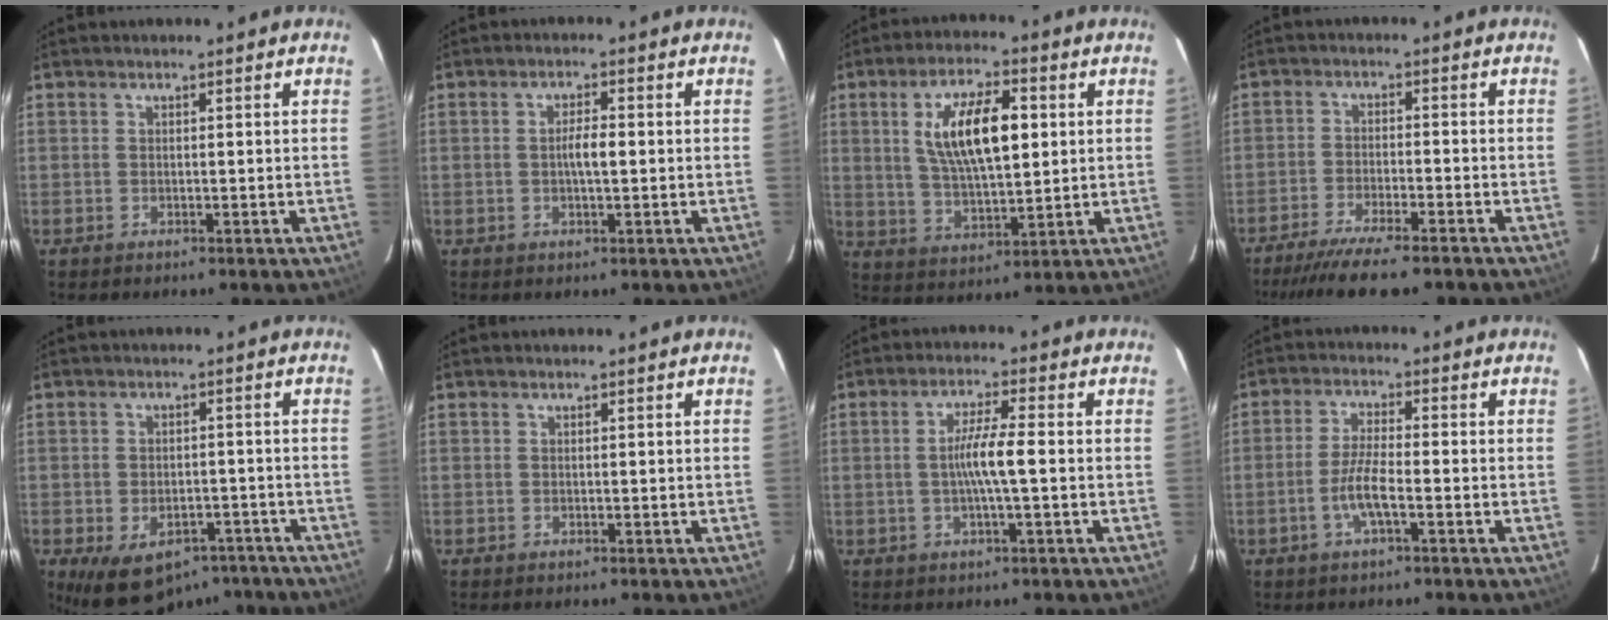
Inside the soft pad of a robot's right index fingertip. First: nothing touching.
{"total": 3.1, "force": [-0.1, 0.7, 3.0], "torque": [-0.054, 0.004, -0.002]}
{"total": 13.2, "force": [3.0, 5.0, 11.8], "torque": [-0.217, 0.008, 0.059]}
{"total": 12.8, "force": [-10.6, 2.1, 6.8], "torque": [-0.147, -0.031, -0.172]}
{"total": 14.1, "force": [-9.1, 8.3, 6.8], "torque": [-0.135, 0.005, -0.110]}
{"total": 0.0}
{"total": 5.7, "force": [-0.7, -0.2, 5.6], "torque": [-0.105, 0.000, -0.013]}
{"total": 5.3, "force": [-2.2, 0.8, 4.8], "torque": [-0.100, -0.001, -0.044]}